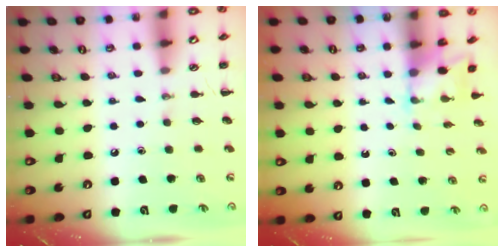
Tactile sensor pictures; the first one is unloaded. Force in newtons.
{"total": 1.7, "press": 1.6, "slide": 0.6}